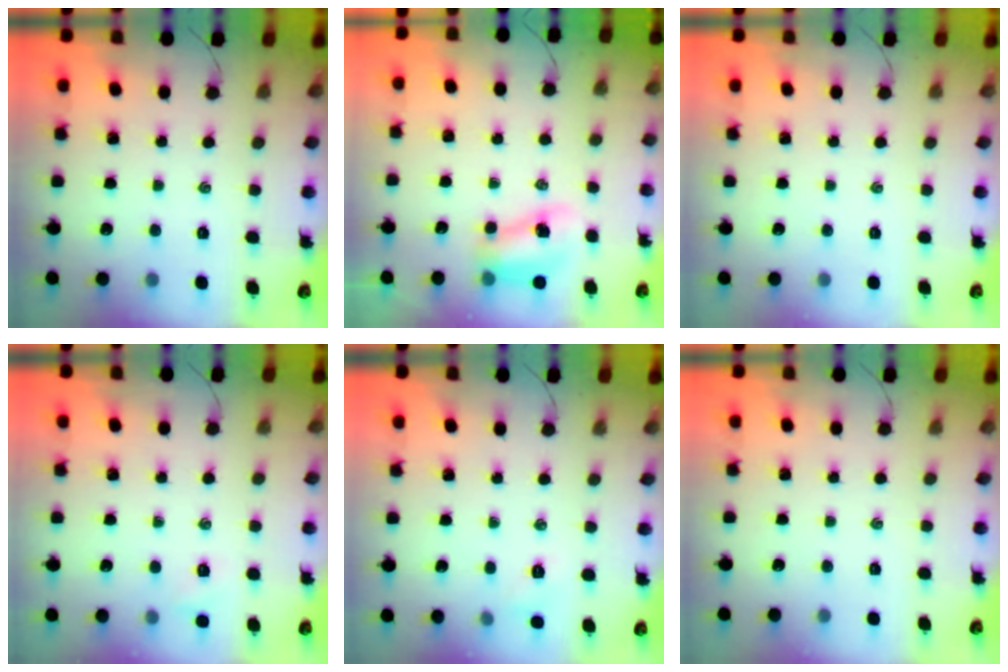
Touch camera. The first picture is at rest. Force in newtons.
{"total": 7.9, "press": 7.9, "slide": 1.0}
{"total": 0.0}
{"total": 3.8, "press": 3.7, "slide": 1.0}
{"total": 5.2, "press": 5.0, "slide": 1.3}
{"total": 0.0}